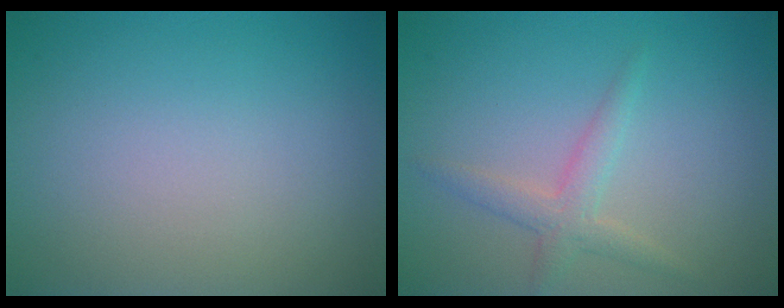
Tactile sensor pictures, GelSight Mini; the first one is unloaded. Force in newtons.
{"total": 2.2, "press": 2.1, "slide": 0.1}